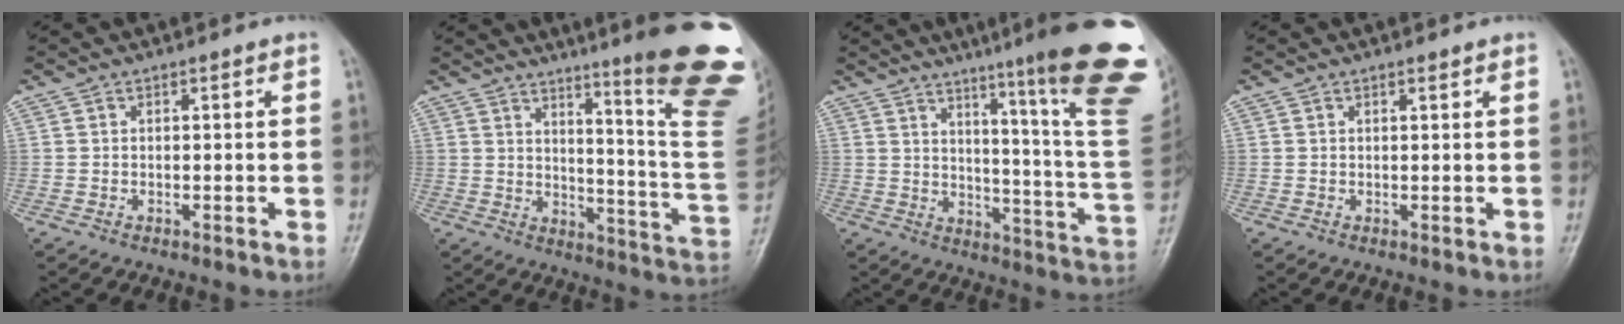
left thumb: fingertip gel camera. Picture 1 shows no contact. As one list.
[{"total": 25.1, "force": [14.8, 2.9, 20.1], "torque": [-0.205, -0.094, 0.194]}, {"total": 26.5, "force": [15.7, 2.0, 21.2], "torque": [-0.228, -0.090, 0.208]}, {"total": 0.7, "force": [0.6, 0.1, 0.5], "torque": [-0.008, -0.003, 0.010]}]